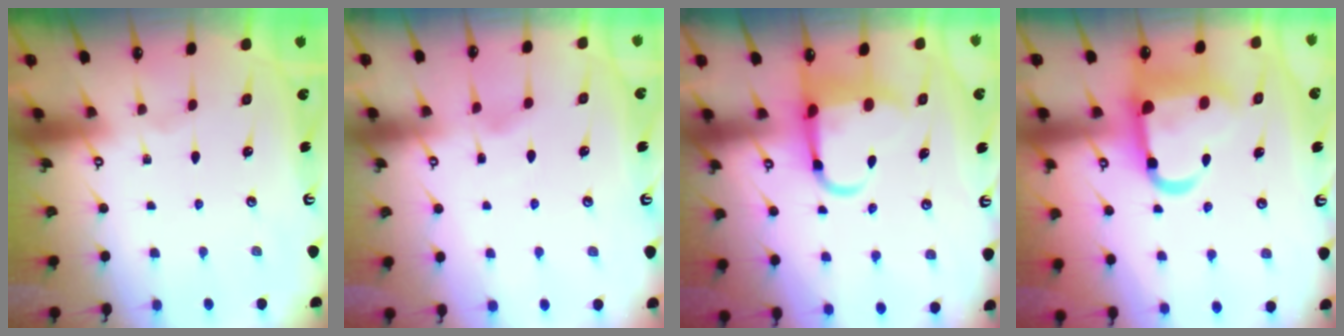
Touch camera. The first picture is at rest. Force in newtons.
{"total": 2.1, "press": 2.1, "slide": 0.3}
{"total": 7.8, "press": 7.5, "slide": 1.9}
{"total": 14.9, "press": 14.8, "slide": 2.0}